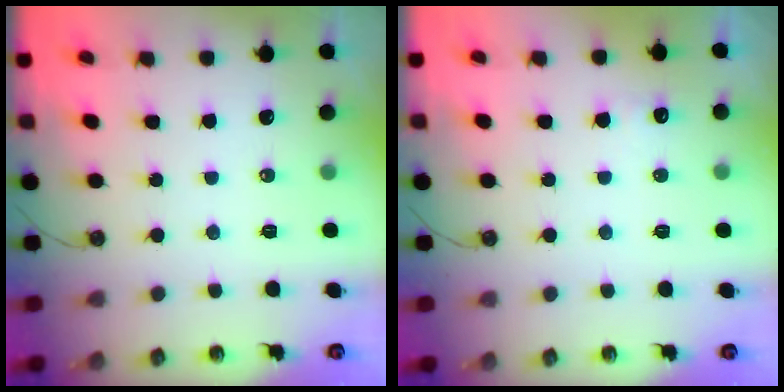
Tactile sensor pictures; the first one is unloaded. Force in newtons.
{"total": 3.9, "press": 3.7, "slide": 1.1}